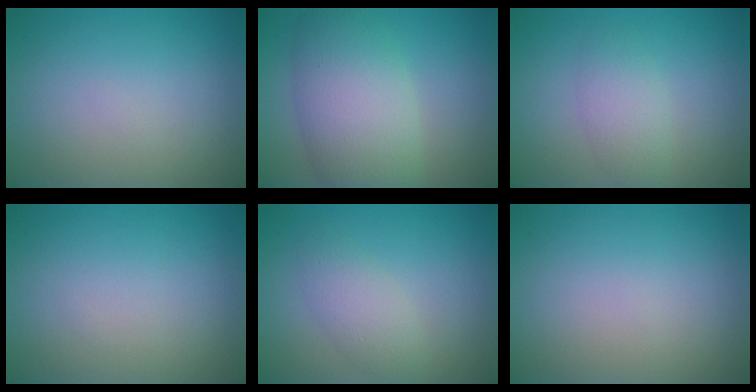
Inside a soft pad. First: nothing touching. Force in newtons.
{"total": 7.8, "press": 7.8, "slide": 0.1}
{"total": 2.4, "press": 2.4, "slide": 0.2}
{"total": 0.0}
{"total": 2.5, "press": 2.5, "slide": 0.0}
{"total": 0.0}